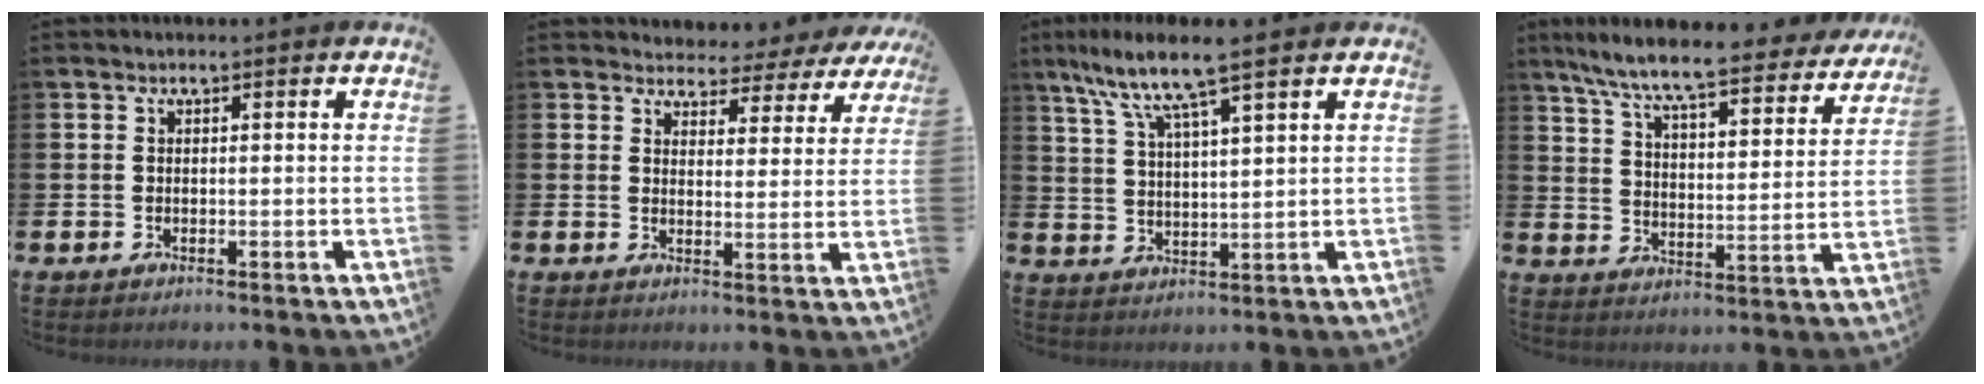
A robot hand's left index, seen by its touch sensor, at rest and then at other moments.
{"total": 3.3, "force": [3.0, 1.5, -0.1], "torque": [-0.013, -0.028, 0.047]}
{"total": 7.7, "force": [6.3, 0.3, 4.4], "torque": [-0.105, -0.022, 0.110]}
{"total": 8.6, "force": [7.7, 0.8, 3.7], "torque": [-0.096, -0.054, 0.128]}